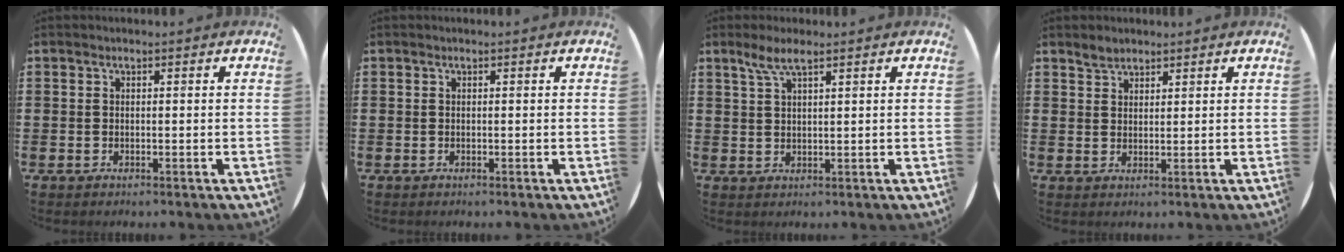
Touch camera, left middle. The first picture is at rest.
{"total": 0.0}
{"total": 3.6, "force": [2.5, 0.7, 2.5], "torque": [-0.053, 0.005, 0.044]}
{"total": 2.1, "force": [1.9, 0.9, 0.1], "torque": [-0.005, 0.003, 0.038]}